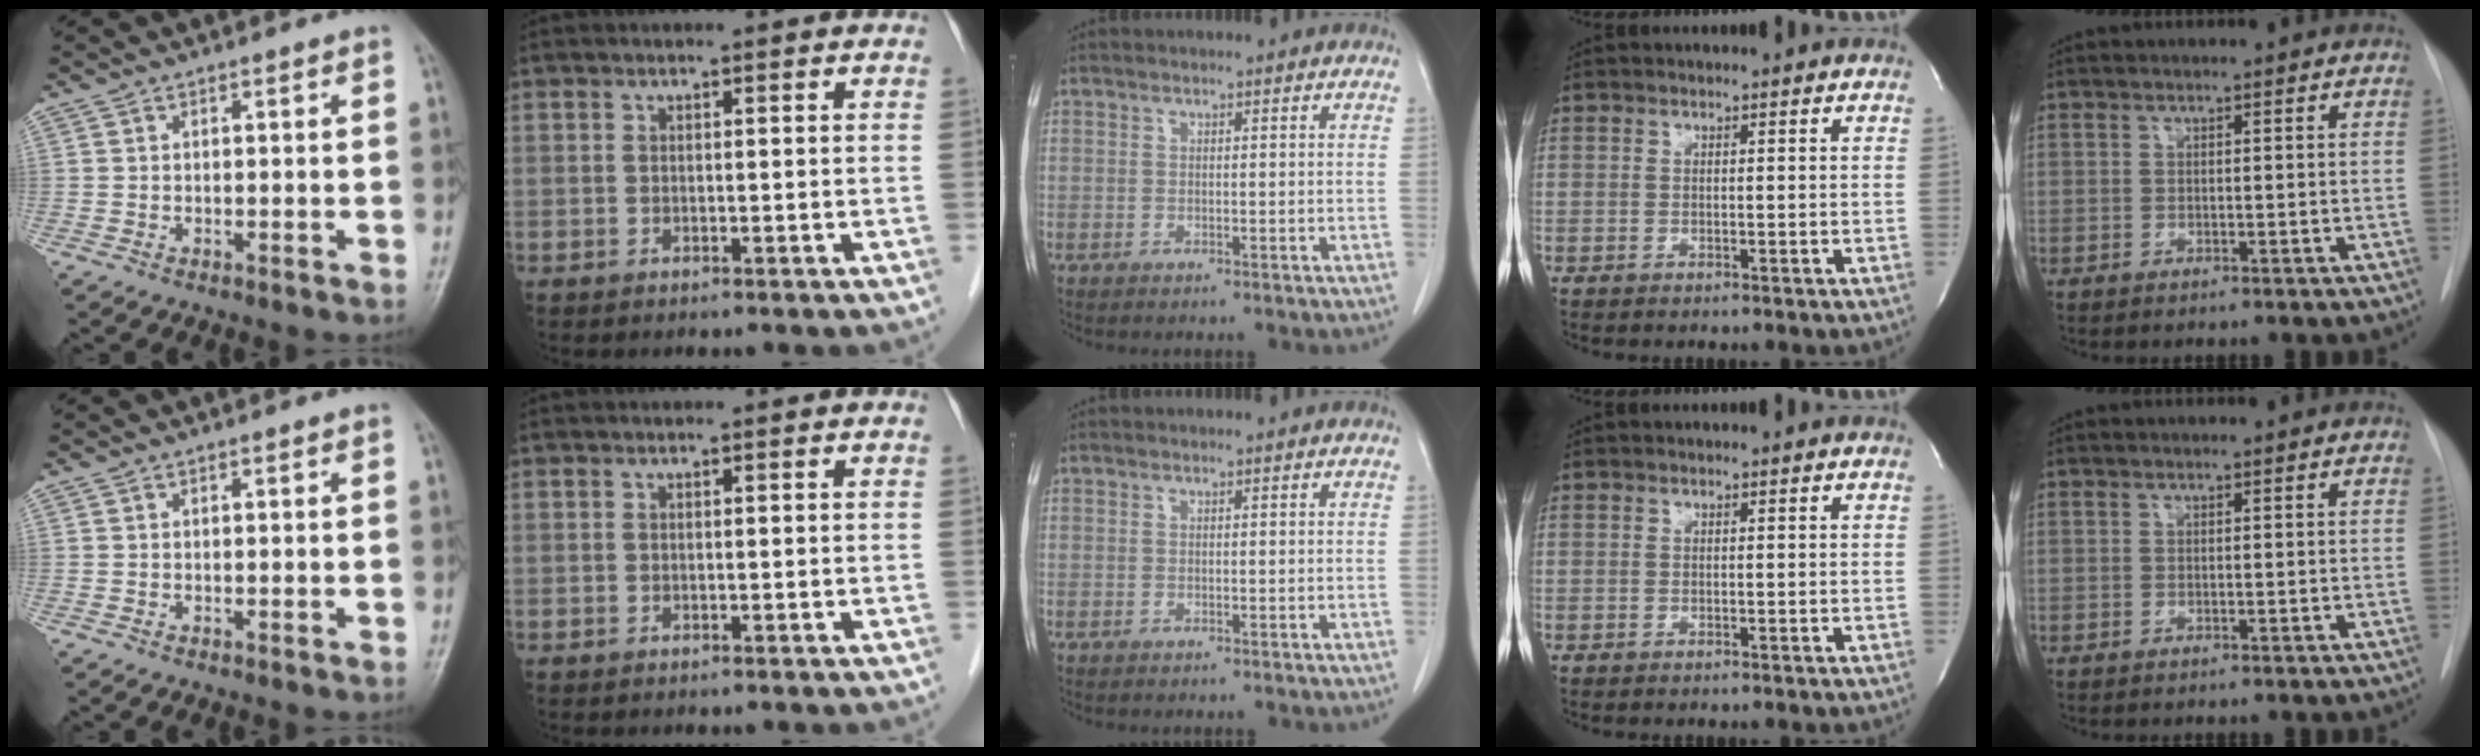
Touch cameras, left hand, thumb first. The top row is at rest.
{}